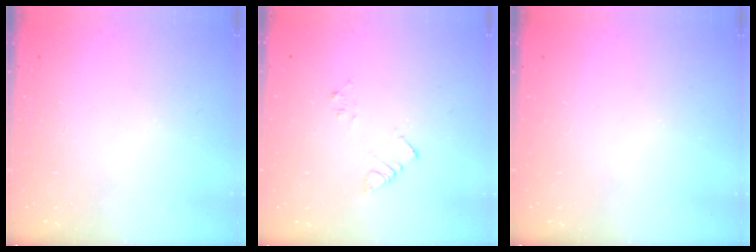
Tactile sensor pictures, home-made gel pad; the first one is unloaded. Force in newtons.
{"total": 5.2, "press": 5.2, "slide": 0.5}
{"total": 0.0}